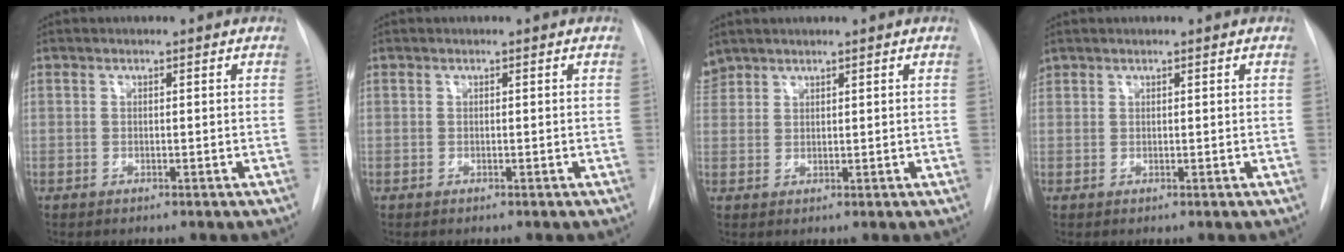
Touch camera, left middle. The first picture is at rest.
{"total": 0.0}
{"total": 2.8, "force": [2.5, 1.1, 0.0], "torque": [-0.004, 0.015, 0.053]}
{"total": 0.7, "force": [0.7, 0.3, -0.1], "torque": [-0.002, 0.010, 0.015]}